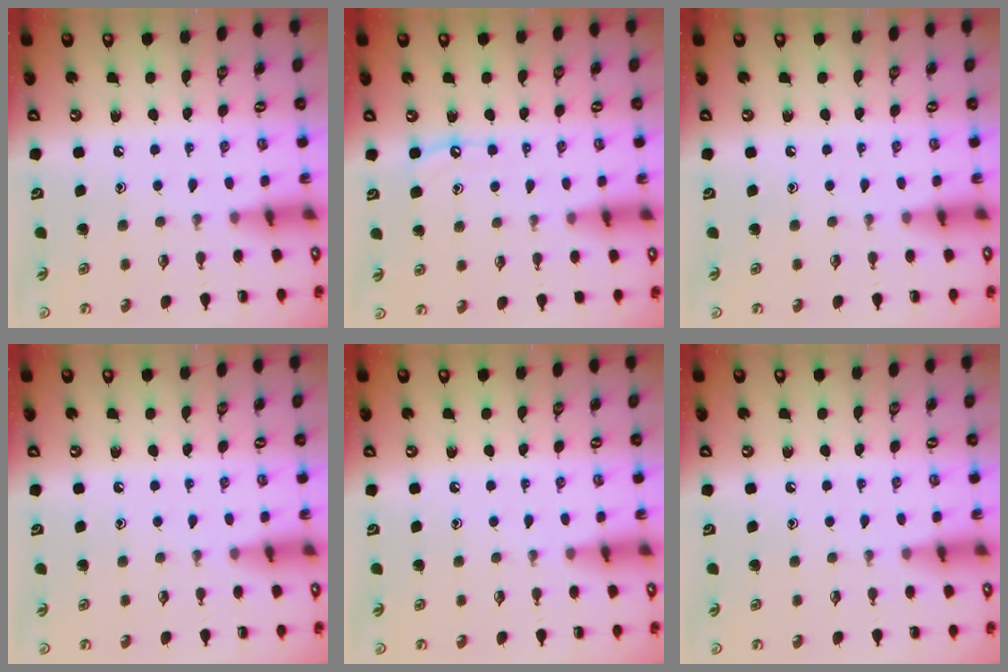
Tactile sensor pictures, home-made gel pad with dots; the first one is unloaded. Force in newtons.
{"total": 4.9, "press": 4.9, "slide": 0.5}
{"total": 0.0}
{"total": 0.0}
{"total": 0.0}
{"total": 0.0}